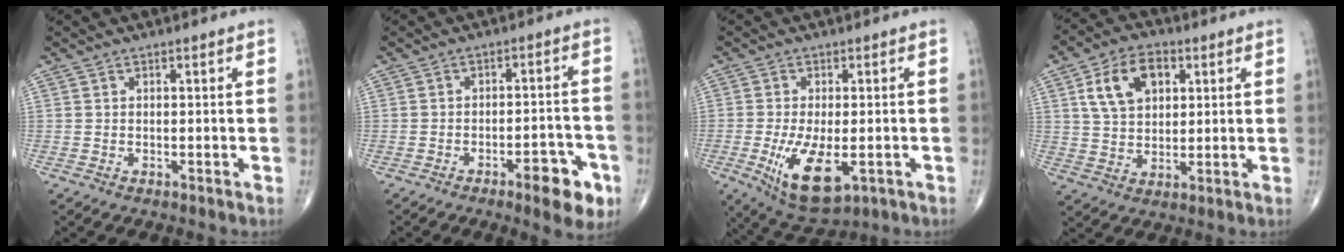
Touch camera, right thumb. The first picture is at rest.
{"total": 8.7, "force": [-4.5, 3.0, 6.9], "torque": [-0.071, 0.027, -0.055]}
{"total": 11.1, "force": [-3.2, 5.1, 9.4], "torque": [-0.161, -0.018, -0.040]}
{"total": 10.9, "force": [3.8, 7.1, 7.4], "torque": [-0.110, 0.000, 0.068]}